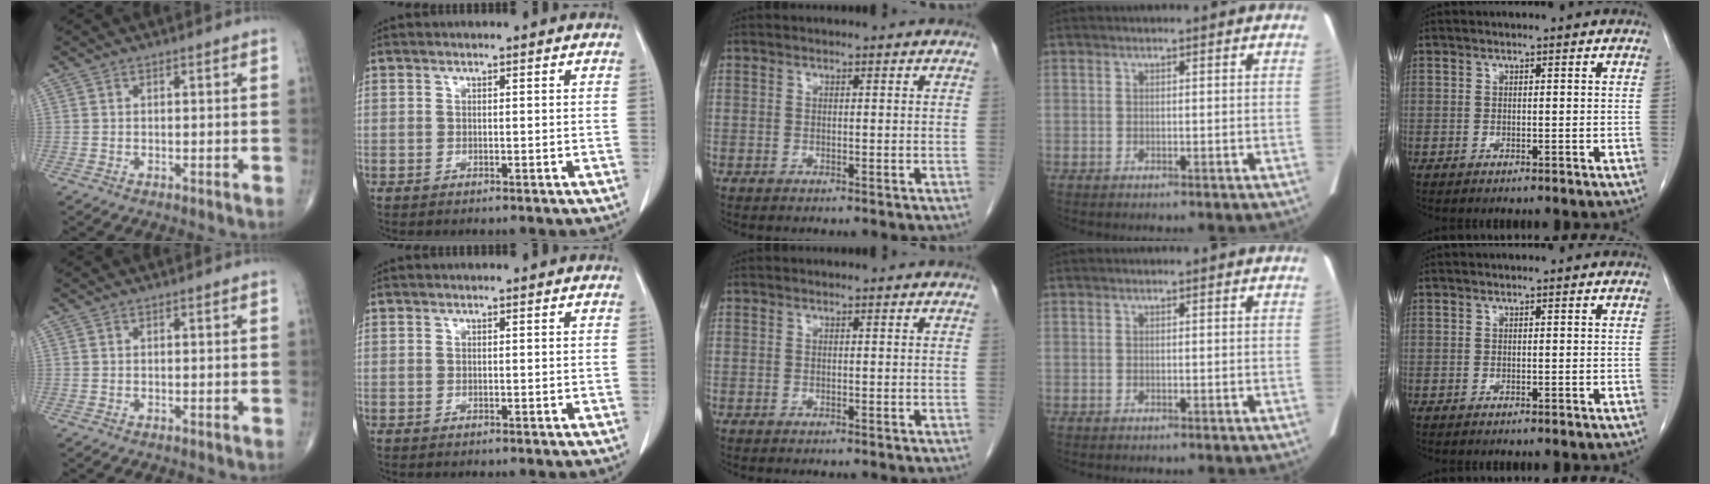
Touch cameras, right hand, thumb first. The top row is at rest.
{}